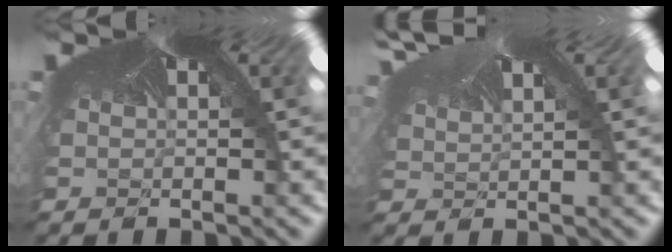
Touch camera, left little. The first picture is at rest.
{"total": 2.9, "force": [2.5, 0.9, 1.2], "torque": [-0.058, 0.028, 0.043]}